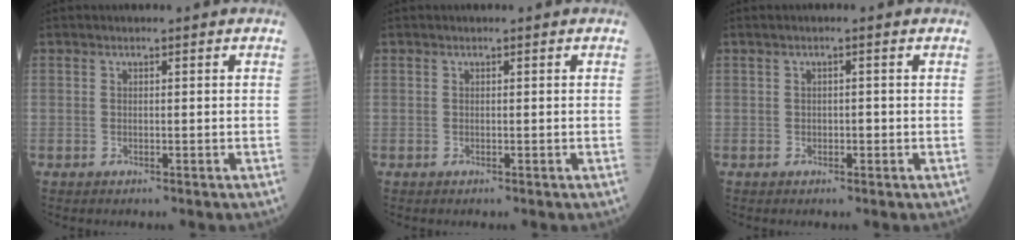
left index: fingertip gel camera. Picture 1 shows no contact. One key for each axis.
{"total": 0.0}
{"total": 1.0, "fx": -0.1, "fy": 0.4, "fz": 1.0, "tx": -0.015, "ty": 0.004, "tz": -0.002}